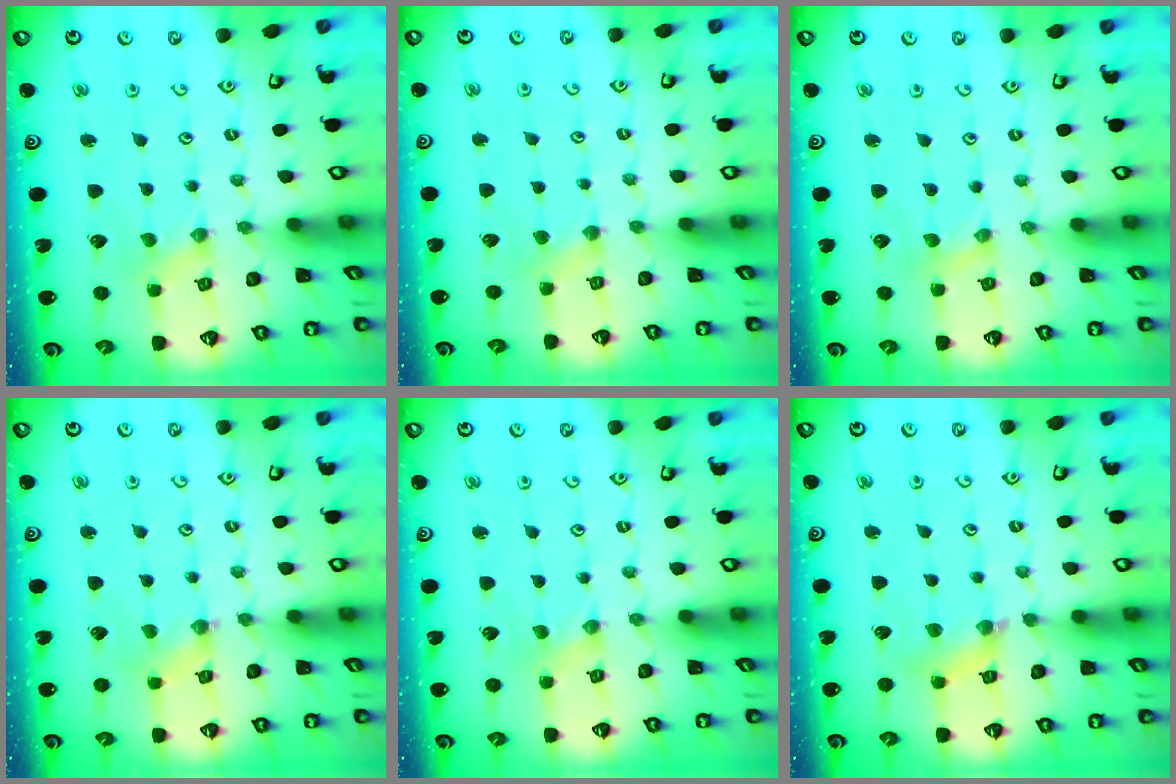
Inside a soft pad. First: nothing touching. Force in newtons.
{"total": 2.9, "press": 2.8, "slide": 0.6}
{"total": 1.2, "press": 1.2, "slide": 0.1}
{"total": 1.1, "press": 1.1, "slide": 0.1}
{"total": 0.0}
{"total": 6.8, "press": 6.8, "slide": 0.8}